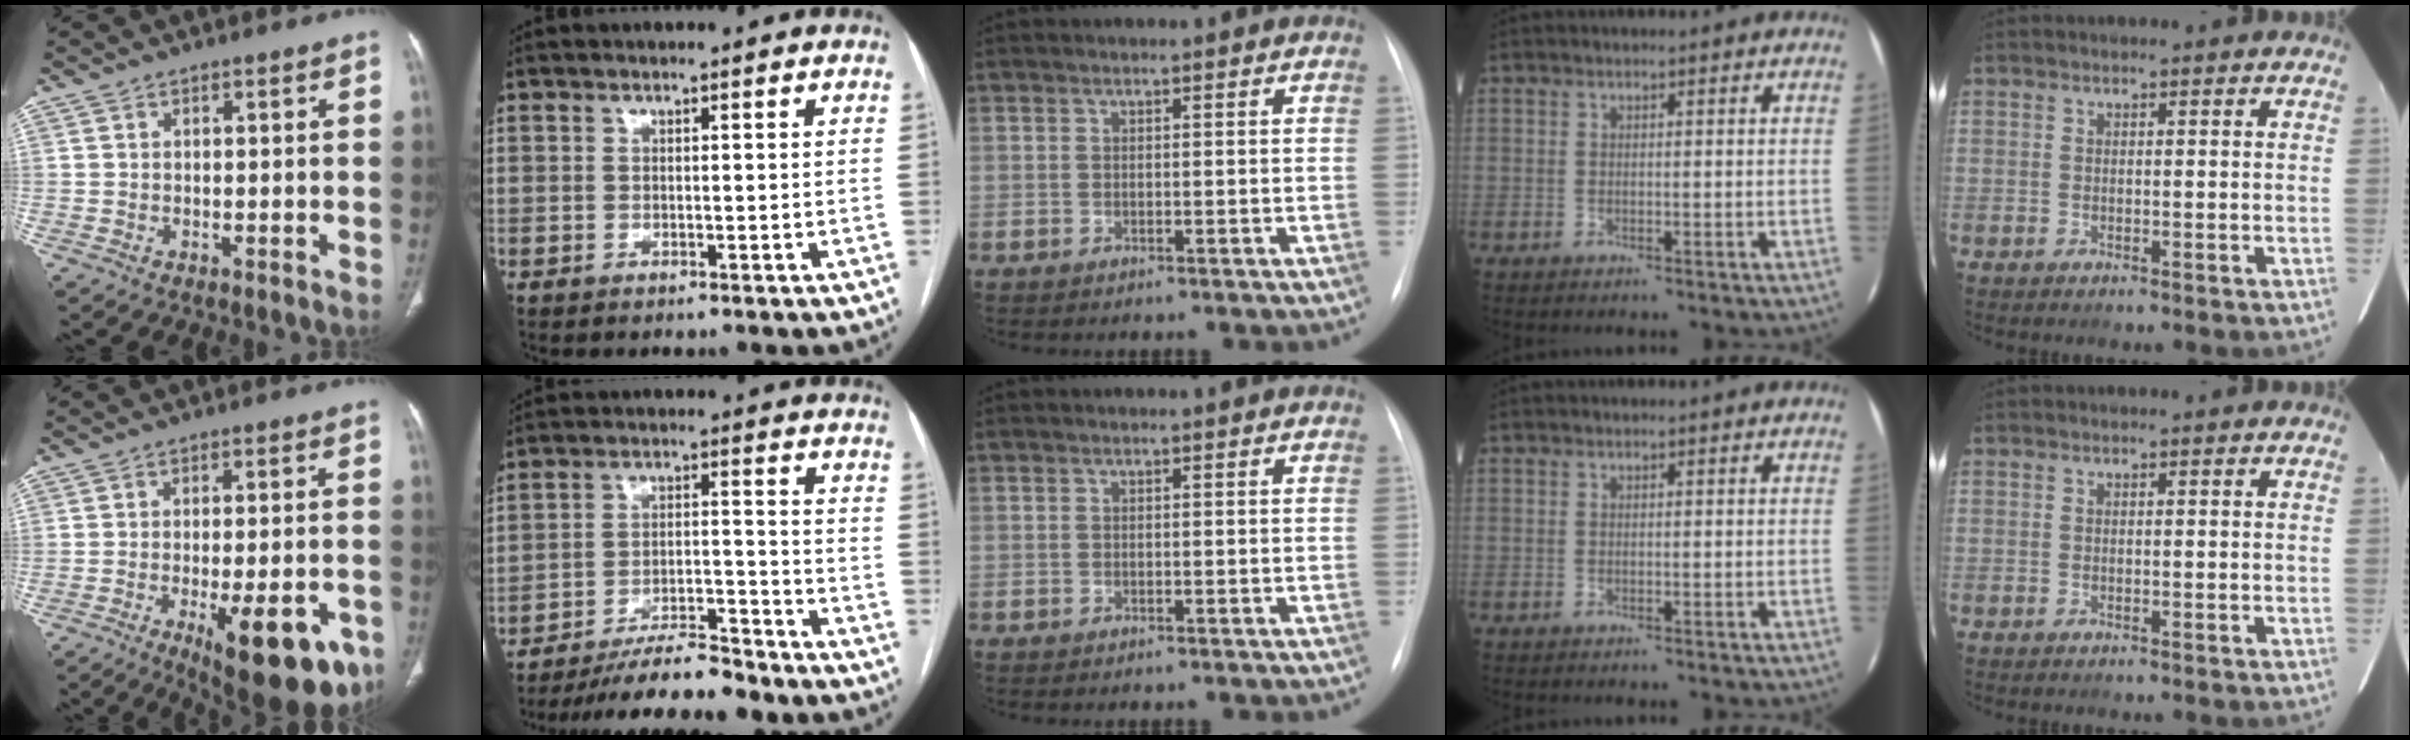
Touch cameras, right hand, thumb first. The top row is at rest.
{"thumb": {"total": 18.0, "force": [-8.3, 6.5, 14.6], "torque": [-0.142, 0.016, -0.101]}, "index": {"total": 12.1, "force": [-10.8, 1.7, 5.1], "torque": [-0.075, 0.004, -0.178]}}